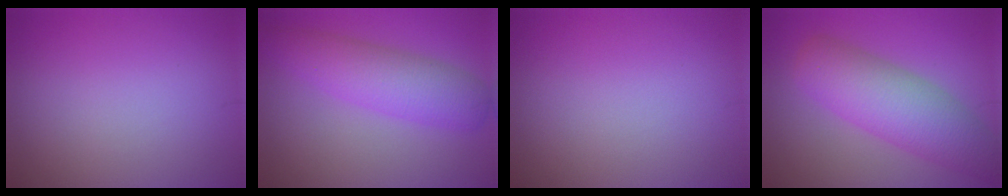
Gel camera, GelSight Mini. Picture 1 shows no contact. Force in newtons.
{"total": 5.0, "press": 5.0, "slide": 0.1}
{"total": 0.0}
{"total": 6.9, "press": 6.9, "slide": 0.2}